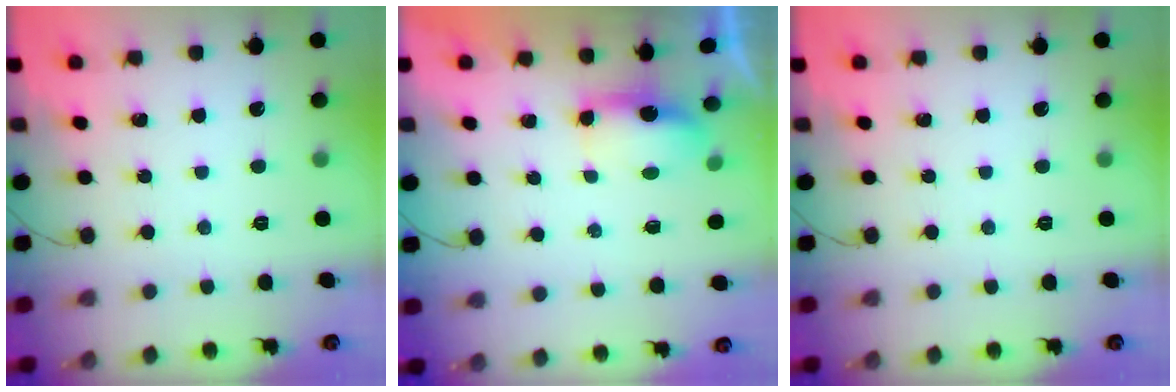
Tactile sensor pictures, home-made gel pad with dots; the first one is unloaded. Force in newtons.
{"total": 4.8, "press": 4.8, "slide": 0.3}
{"total": 0.0}